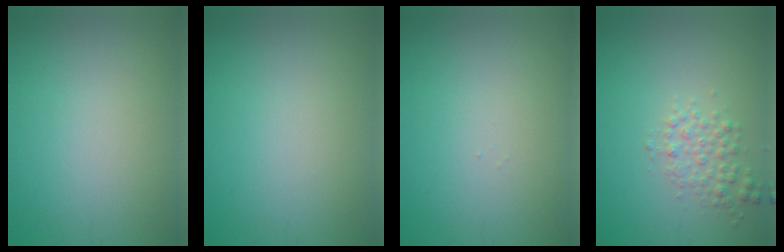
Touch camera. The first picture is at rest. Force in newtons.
{"total": 0.0}
{"total": 0.0}
{"total": 2.2, "press": 2.2, "slide": 0.0}